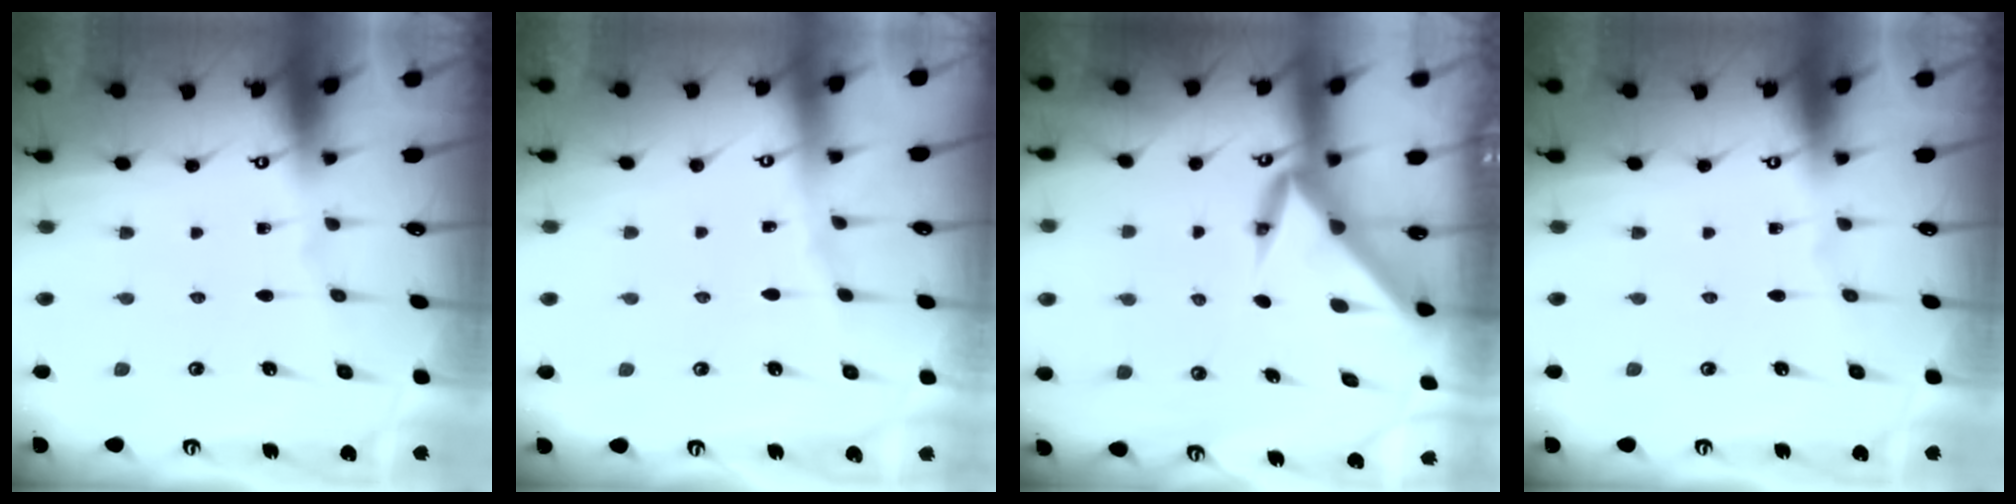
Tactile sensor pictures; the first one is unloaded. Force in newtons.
{"total": 2.2, "press": 2.1, "slide": 0.5}
{"total": 4.8, "press": 4.7, "slide": 0.8}
{"total": 0.0}